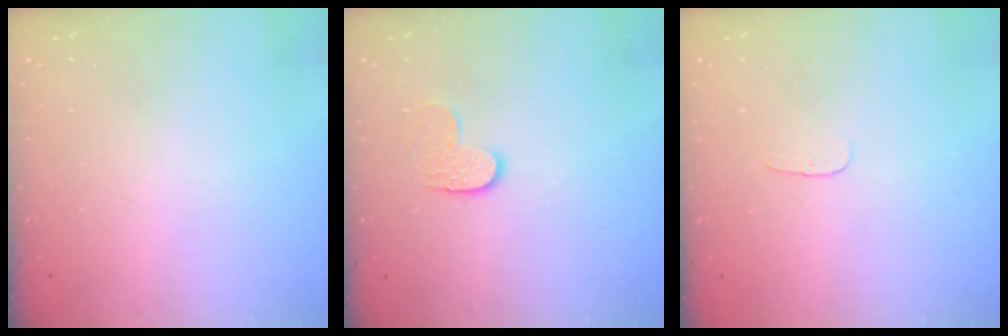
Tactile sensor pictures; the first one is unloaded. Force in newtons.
{"total": 5.7, "press": 5.7, "slide": 0.5}
{"total": 2.9, "press": 2.8, "slide": 0.3}